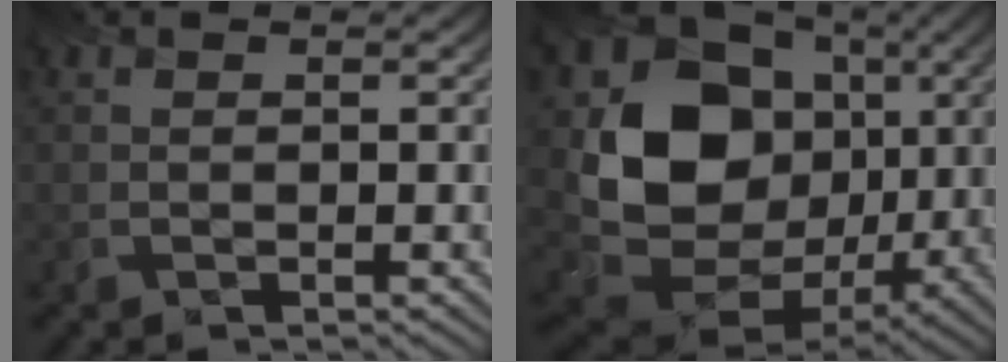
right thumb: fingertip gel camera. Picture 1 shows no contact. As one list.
[{"total": 17.2, "force": [1.4, 14.2, 9.6], "torque": [-0.217, -0.033, 0.032]}]